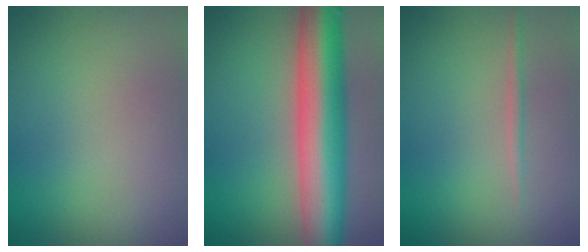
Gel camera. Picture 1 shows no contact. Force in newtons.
{"total": 10.6, "press": 10.6, "slide": 0.5}
{"total": 0.8, "press": 0.8, "slide": 0.0}